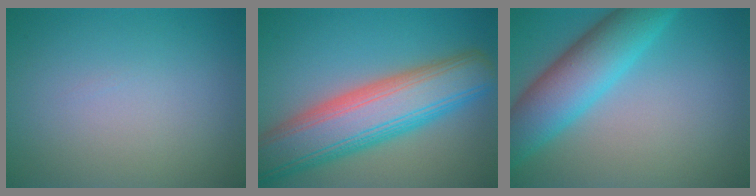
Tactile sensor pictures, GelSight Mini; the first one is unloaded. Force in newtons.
{"total": 10.5, "press": 10.5, "slide": 0.4}
{"total": 7.4, "press": 7.4, "slide": 0.3}